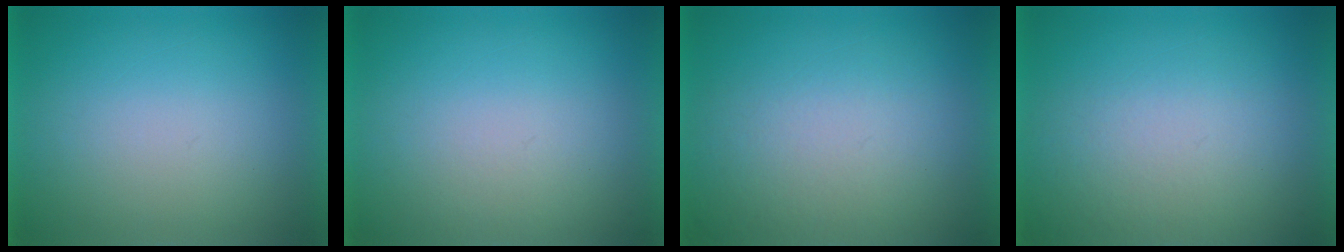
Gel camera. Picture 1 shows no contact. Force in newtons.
{"total": 1.3}
{"total": 4.3}
{"total": 4.4}